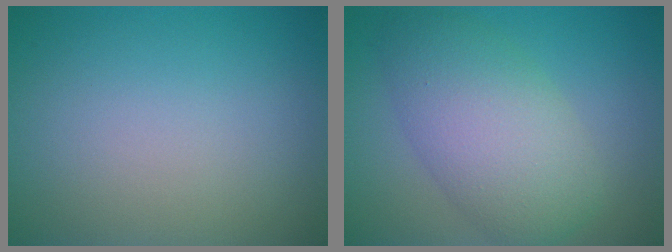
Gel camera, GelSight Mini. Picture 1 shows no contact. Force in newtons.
{"total": 6.8, "press": 6.8, "slide": 0.2}